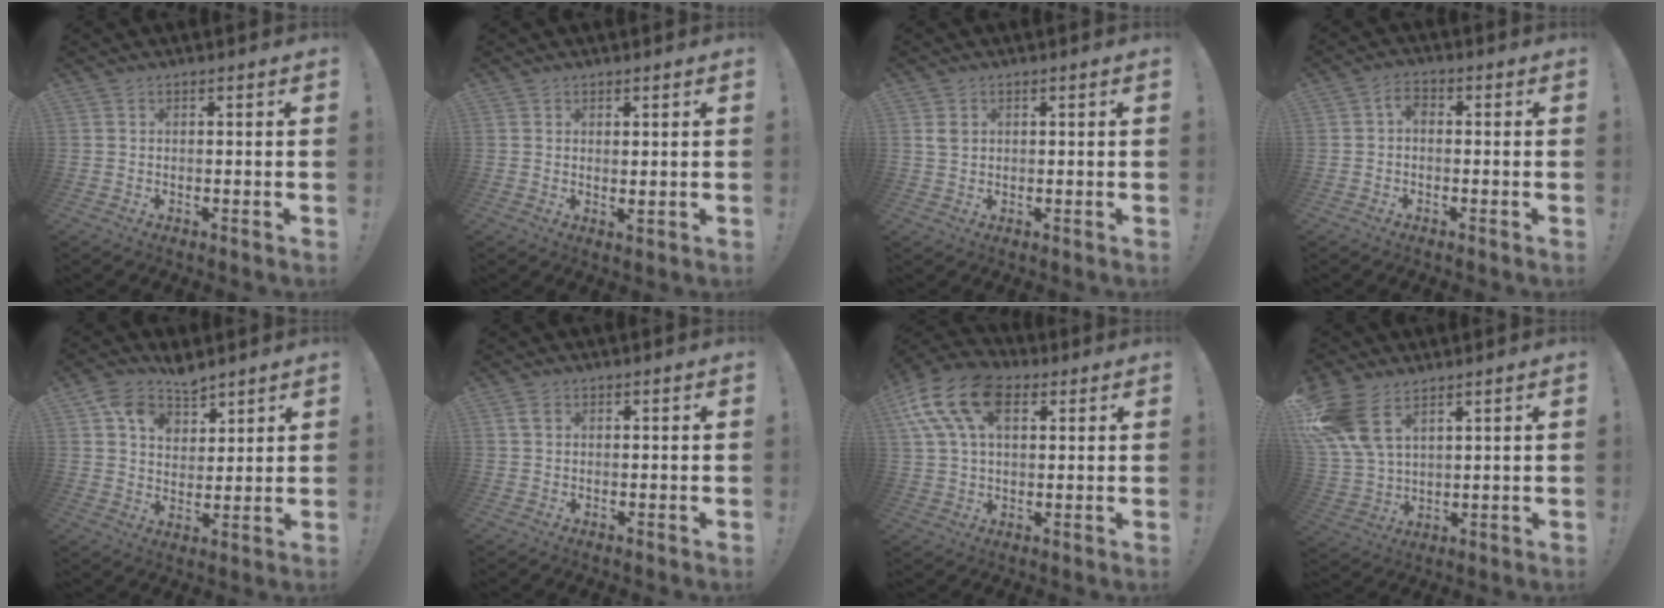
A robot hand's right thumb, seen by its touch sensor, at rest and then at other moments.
{"total": 1.9, "force": [1.5, 0.6, 1.0], "torque": [-0.013, -0.011, 0.026]}
{"total": 2.1, "force": [0.9, 1.7, 0.7], "torque": [0.001, -0.006, 0.016]}
{"total": 3.2, "force": [-0.6, 2.0, 2.4], "torque": [-0.043, 0.012, -0.012]}
{"total": 9.6, "force": [6.3, 6.3, 3.4], "torque": [-0.063, -0.033, 0.125]}
{"total": 1.8, "force": [0.7, 1.3, 1.1], "torque": [-0.022, 0.005, 0.013]}
{"total": 17.3, "force": [6.9, 10.4, 11.9], "torque": [-0.230, -0.015, 0.125]}
{"total": 12.8, "force": [7.2, 7.1, 7.8], "torque": [-0.163, -0.027, 0.144]}